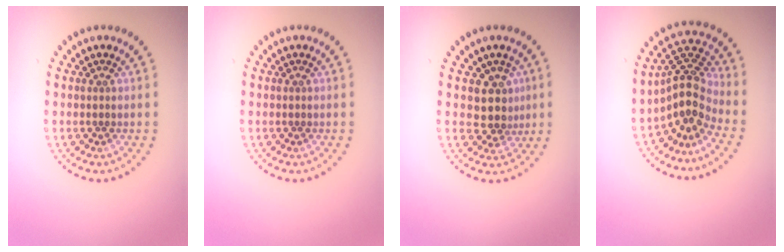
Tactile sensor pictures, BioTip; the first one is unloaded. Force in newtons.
{"total": 0.0}
{"total": 3.1, "press": 2.6, "slide": 1.7}
{"total": 4.2, "press": 3.0, "slide": 3.0}